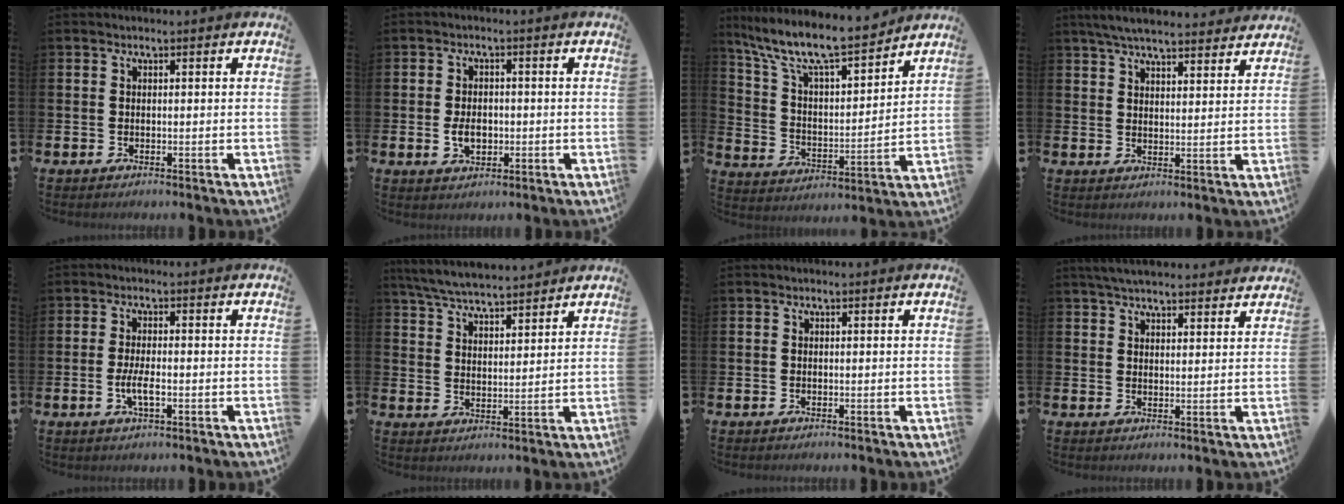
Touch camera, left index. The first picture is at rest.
{"total": 3.3, "force": [-0.5, 2.3, 2.3], "torque": [-0.028, -0.003, -0.015]}
{"total": 10.4, "force": [9.3, 1.8, 4.4], "torque": [-0.131, -0.058, 0.159]}
{"total": 5.9, "force": [5.6, 0.7, 1.7], "torque": [-0.049, -0.021, 0.103]}
{"total": 3.1, "force": [-0.8, 1.0, 2.9], "torque": [-0.054, -0.002, -0.019]}
{"total": 6.2, "force": [6.0, 0.4, 1.1], "torque": [-0.049, -0.029, 0.110]}
{"total": 0.0}
{"total": 4.5, "force": [4.3, 0.7, 1.0], "torque": [-0.030, -0.013, 0.081]}